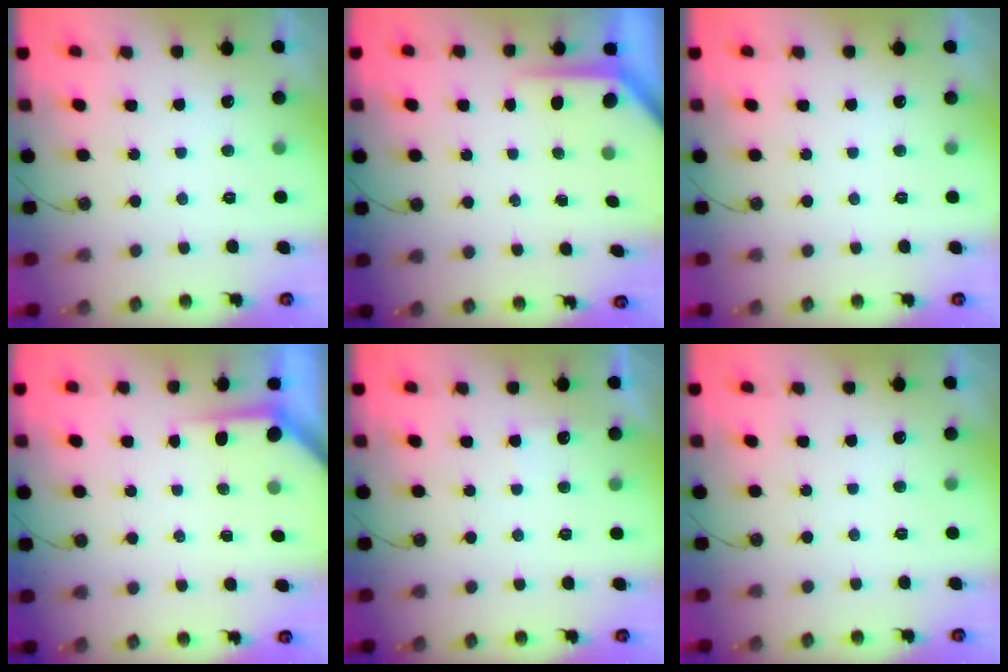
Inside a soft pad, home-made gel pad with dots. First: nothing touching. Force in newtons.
{"total": 5.2, "press": 5.1, "slide": 0.3}
{"total": 0.0}
{"total": 3.6, "press": 3.6, "slide": 0.3}
{"total": 2.2, "press": 2.2, "slide": 0.3}
{"total": 0.0}